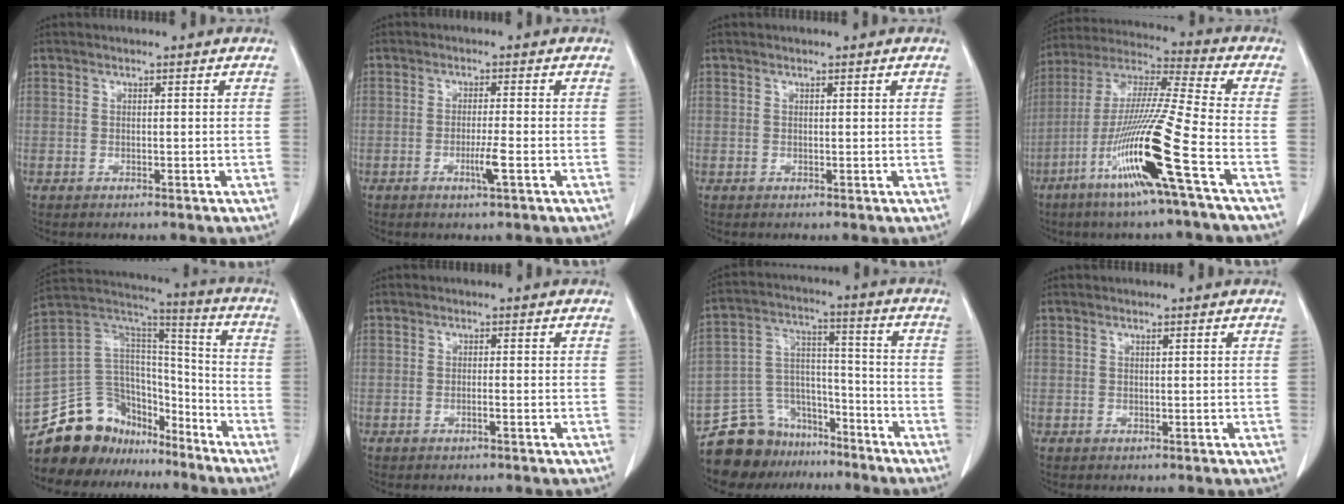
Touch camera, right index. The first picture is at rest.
{"total": 3.1, "force": [-1.2, -0.3, 2.9], "torque": [-0.055, -0.007, -0.023]}
{"total": 0.0}
{"total": 17.3, "force": [-7.2, -1.6, 15.7], "torque": [-0.316, -0.025, -0.142]}
{"total": 19.8, "force": [-15.7, 10.4, 6.0], "torque": [-0.119, 0.081, -0.262]}
{"total": 0.8, "force": [-0.4, -0.1, 0.6], "torque": [-0.012, 0.001, -0.006]}
{"total": 12.3, "force": [-10.2, 6.5, 1.9], "torque": [-0.038, 0.054, -0.176]}
{"total": 0.0}